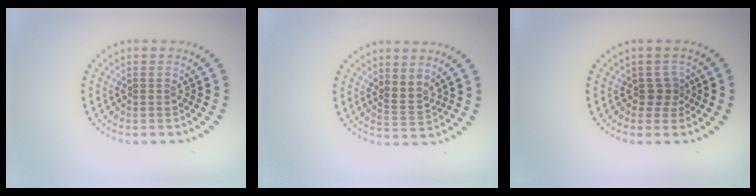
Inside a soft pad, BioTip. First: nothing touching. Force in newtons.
{"total": 1.9, "press": 1.4, "slide": 1.3}
{"total": 1.7, "press": 1.3, "slide": 1.0}